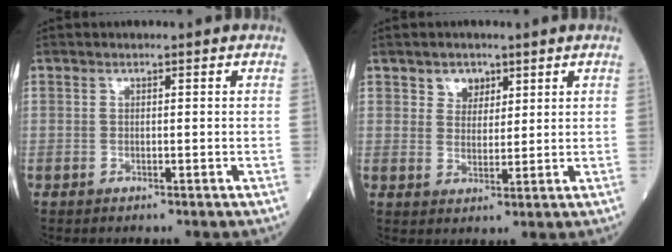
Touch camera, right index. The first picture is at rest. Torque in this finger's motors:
{"motor_torque": [0.00, 0.02, 0.00, 0.02]}